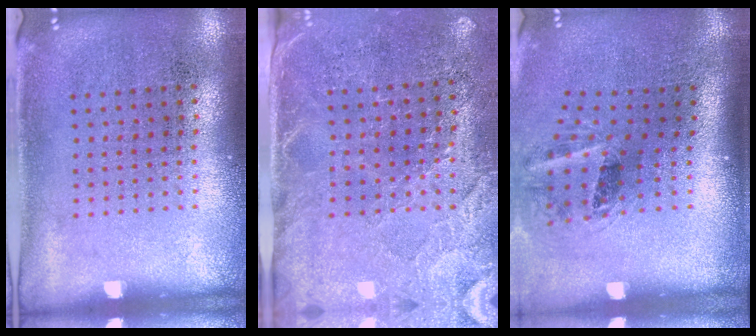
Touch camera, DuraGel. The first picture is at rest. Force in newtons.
{"total": 2.8, "press": 2.6, "slide": 1.1}
{"total": 1.6, "press": 1.1, "slide": 1.1}